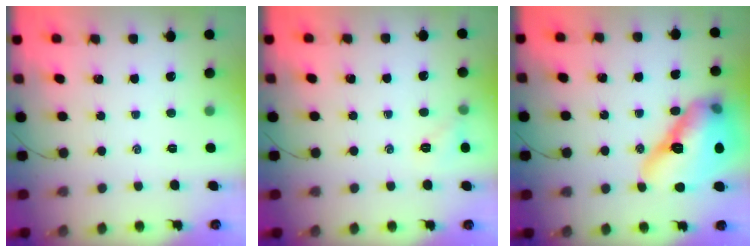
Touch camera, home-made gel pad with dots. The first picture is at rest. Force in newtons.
{"total": 6.3, "press": 6.1, "slide": 1.8}
{"total": 19.7, "press": 18.9, "slide": 5.7}